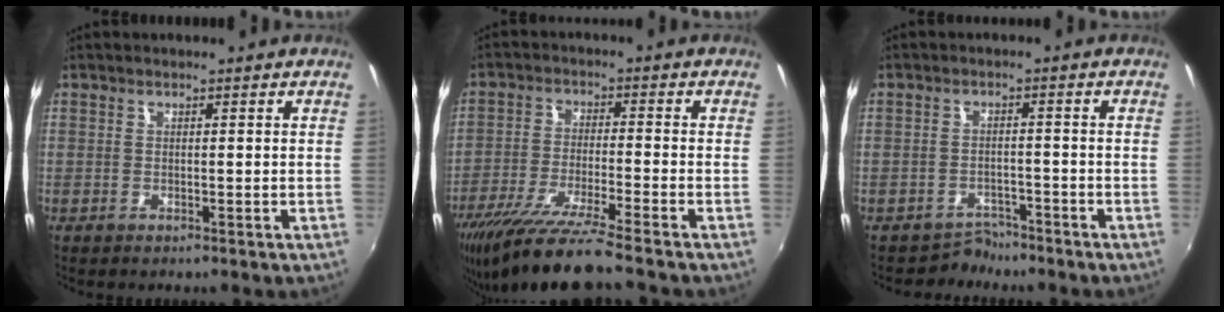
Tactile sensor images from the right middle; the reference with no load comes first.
{"total": 13.2, "force": [-11.0, -0.8, 7.4], "torque": [-0.159, -0.035, -0.195]}
{"total": 3.4, "force": [-2.9, 1.6, -0.7], "torque": [0.008, 0.008, -0.048]}